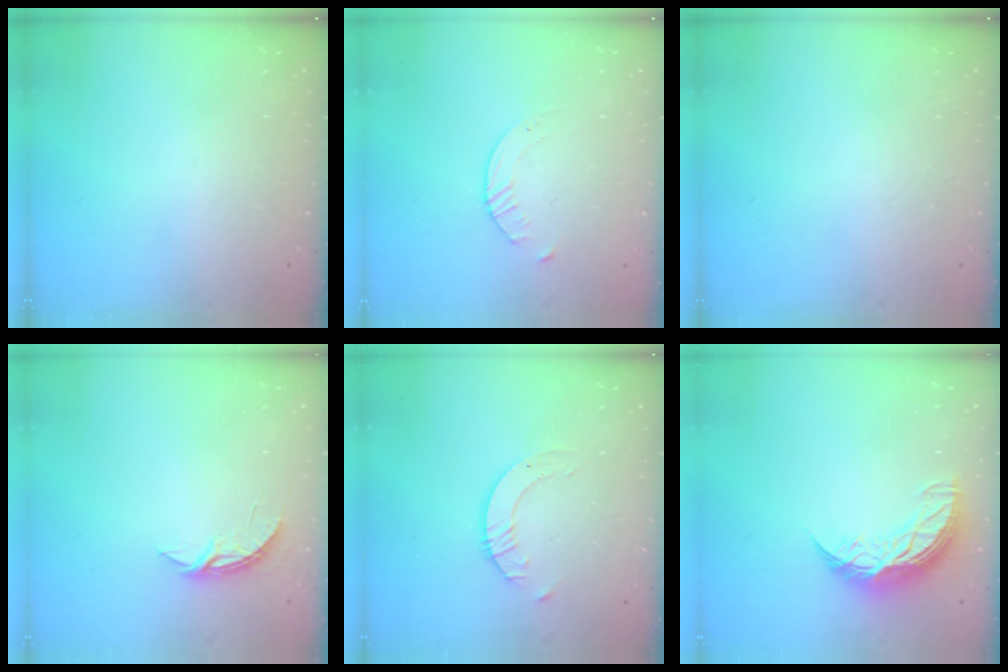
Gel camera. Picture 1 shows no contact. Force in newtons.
{"total": 2.8, "press": 2.7, "slide": 0.3}
{"total": 0.0}
{"total": 4.2, "press": 4.2, "slide": 0.3}
{"total": 2.3, "press": 2.3, "slide": 0.2}
{"total": 11.5, "press": 11.5, "slide": 0.9}